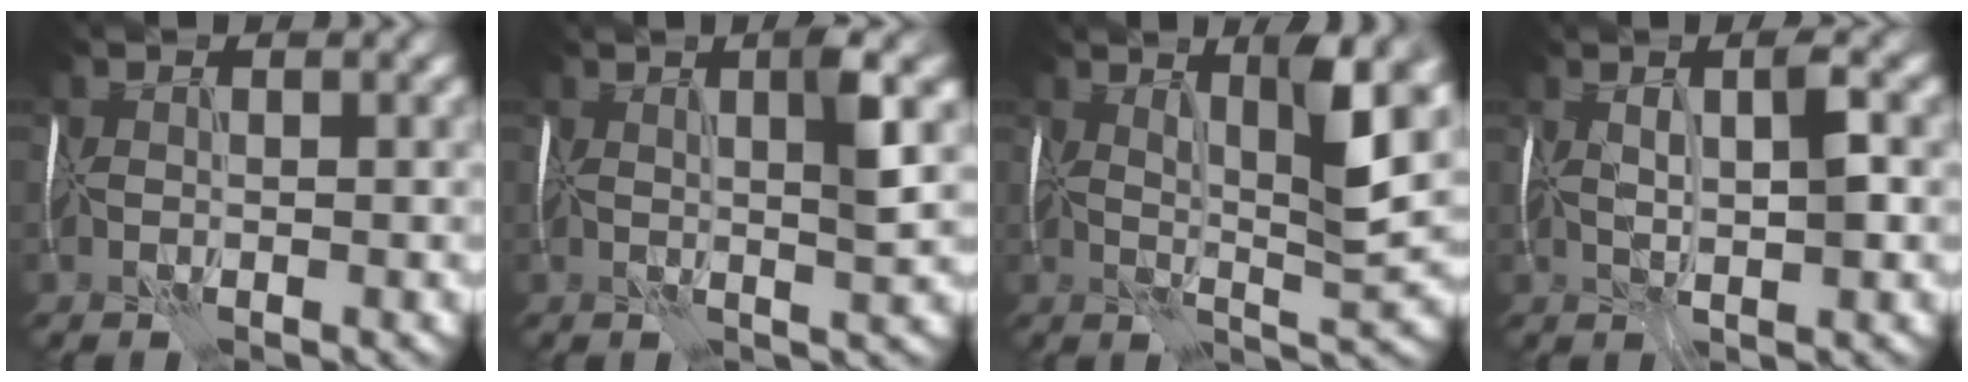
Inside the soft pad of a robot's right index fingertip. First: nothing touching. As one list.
[{"total": 4.0, "force": [1.4, 0.1, 3.7], "torque": [-0.063, 0.007, 0.024]}, {"total": 6.8, "force": [3.0, 0.9, 6.1], "torque": [-0.087, -0.001, 0.054]}, {"total": 3.6, "force": [1.4, 0.4, 3.3], "torque": [-0.056, 0.007, 0.025]}]